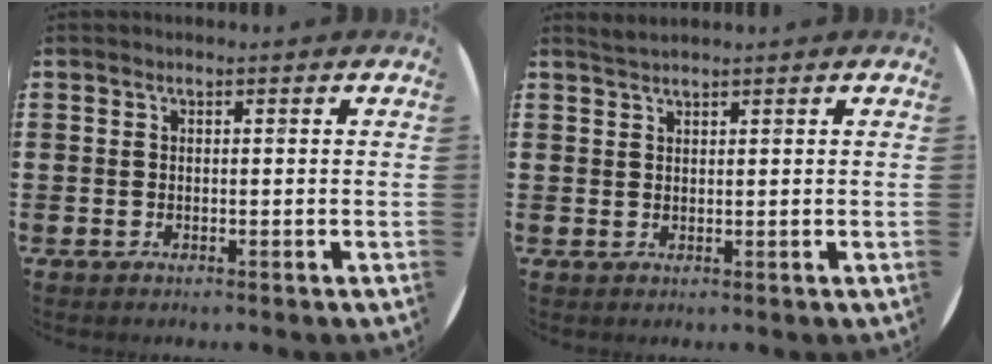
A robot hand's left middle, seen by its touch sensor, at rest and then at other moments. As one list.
[{"total": 1.2, "force": [1.2, -0.1, 0.2], "torque": [-0.005, 0.000, 0.024]}]